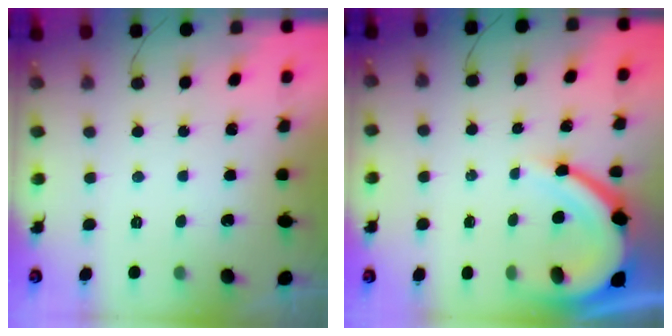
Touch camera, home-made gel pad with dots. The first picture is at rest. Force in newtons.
{"total": 10.9, "press": 10.8, "slide": 1.2}